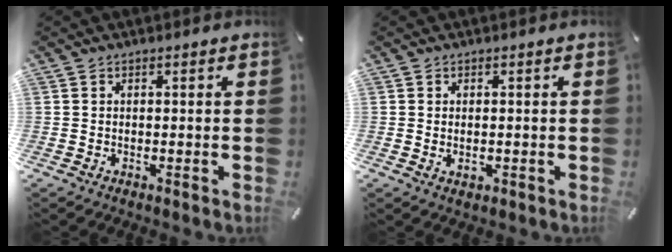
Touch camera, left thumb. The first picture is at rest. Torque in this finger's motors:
{"motor_torque": [0.21, -0.39, -0.06, 0.08, -0.02]}